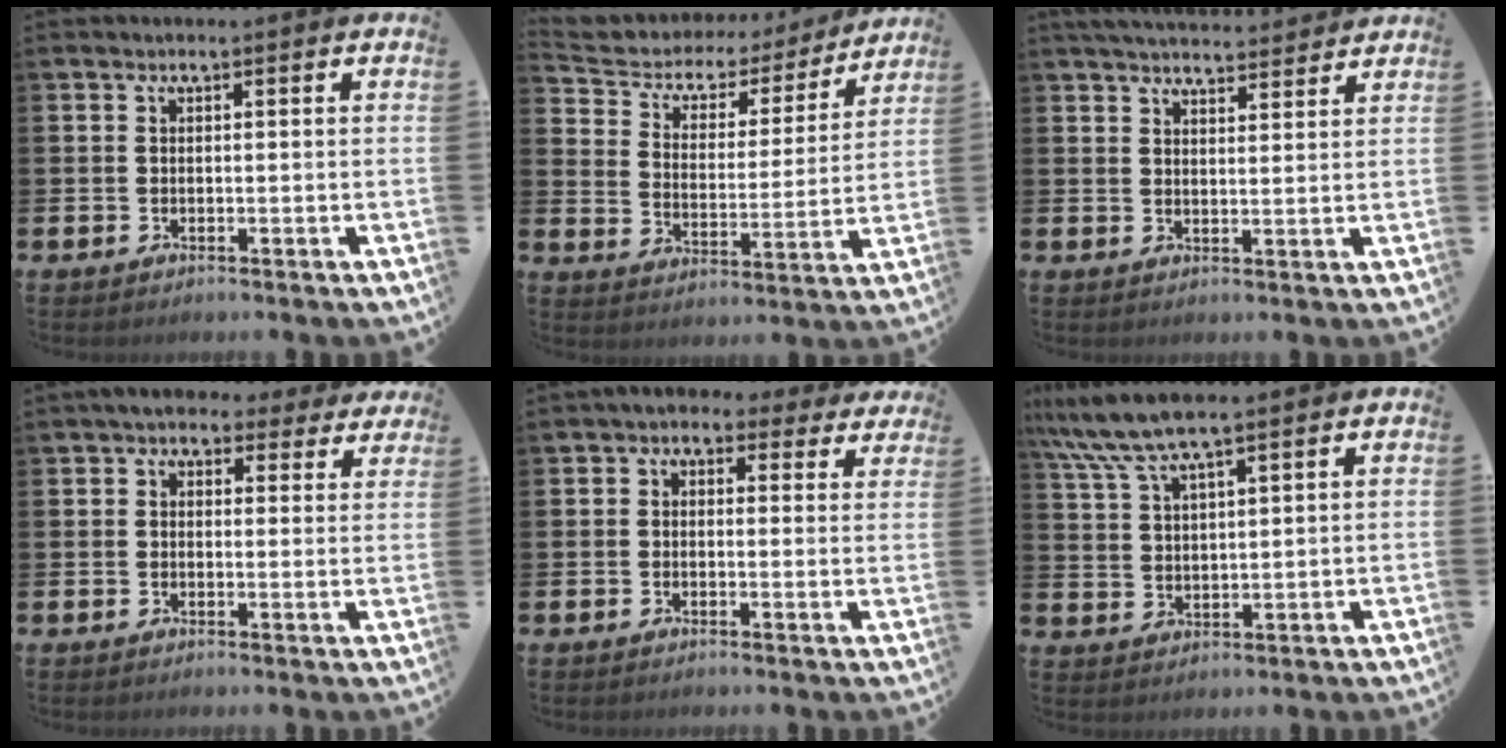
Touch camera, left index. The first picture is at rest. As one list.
[{"total": 5.2, "force": [4.3, 2.7, 1.1], "torque": [-0.048, -0.033, 0.065]}, {"total": 4.6, "force": [4.6, 0.5, 0.5], "torque": [-0.017, -0.026, 0.083]}, {"total": 4.5, "force": [3.7, 2.3, 1.2], "torque": [-0.024, -0.014, 0.064]}, {"total": 2.3, "force": [1.5, 1.6, 0.6], "torque": [-0.015, -0.006, 0.021]}, {"total": 7.3, "force": [6.2, 0.9, 3.7], "torque": [-0.087, -0.016, 0.112]}]